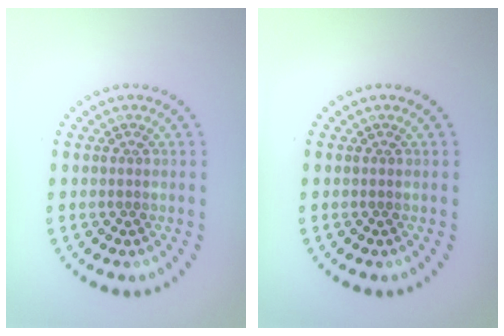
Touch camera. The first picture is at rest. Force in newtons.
{"total": 0.0}